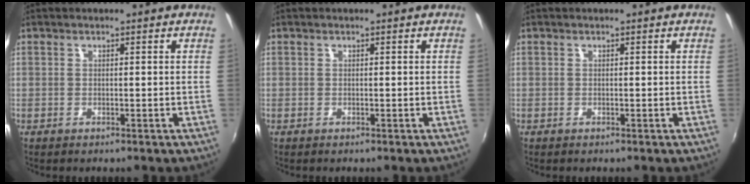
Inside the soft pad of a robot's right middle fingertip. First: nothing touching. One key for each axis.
{"total": 0.0}
{"total": 0.0}